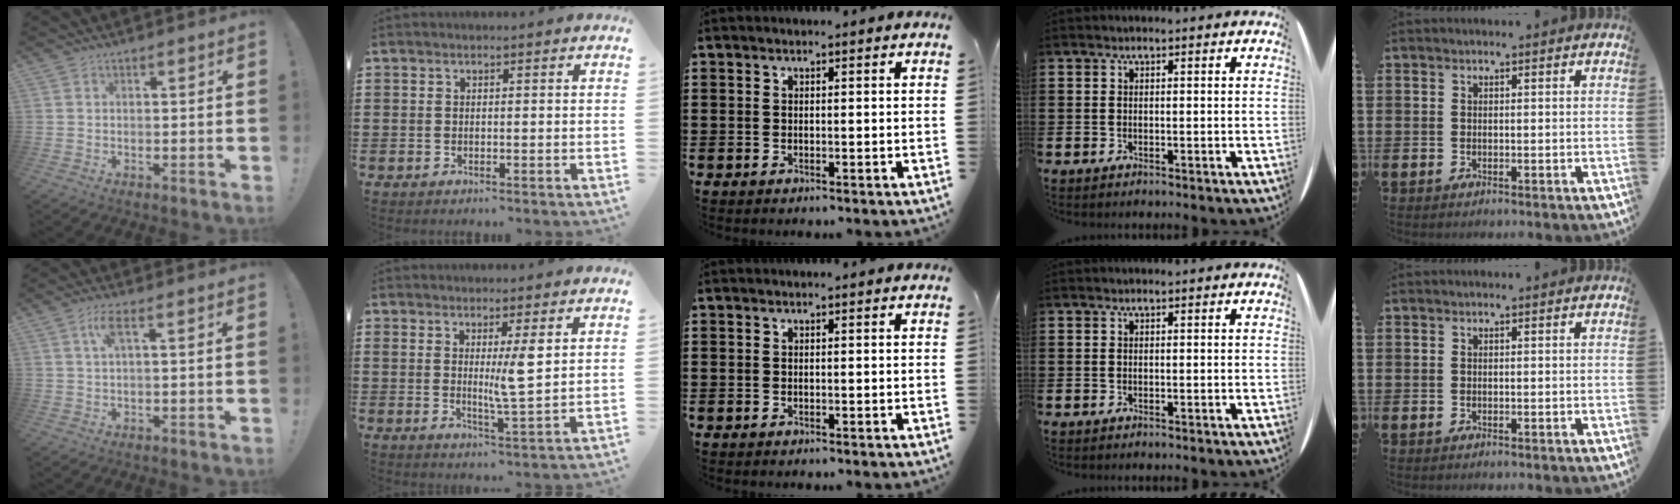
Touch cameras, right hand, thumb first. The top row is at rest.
{"thumb": {"total": 4.4, "force": [1.2, 0.8, 4.2], "torque": [-0.078, 0.001, 0.018]}, "index": {"total": 5.0, "force": [1.8, 0.1, 4.7], "torque": [-0.086, -0.009, 0.026]}}